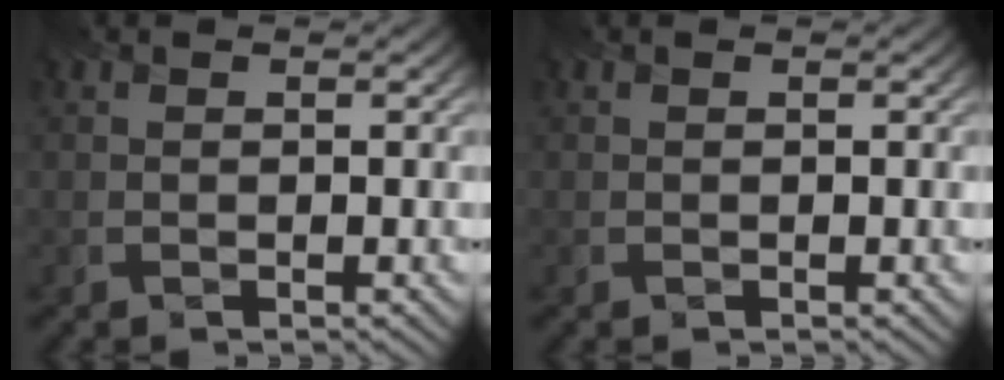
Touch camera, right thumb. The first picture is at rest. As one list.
[{"total": 0.0}]